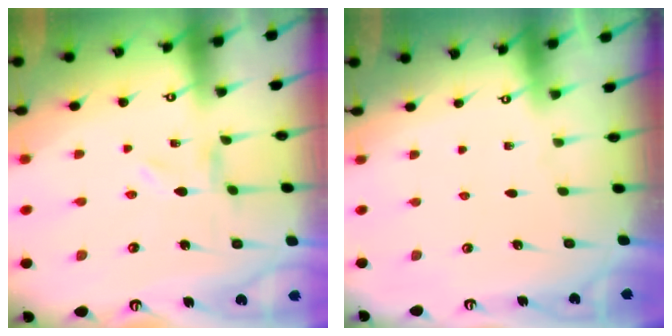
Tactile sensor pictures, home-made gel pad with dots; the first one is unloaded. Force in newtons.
{"total": 0.0}